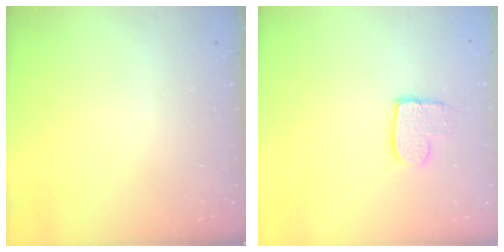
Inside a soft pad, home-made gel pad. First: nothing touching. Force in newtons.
{"total": 9.0, "press": 9.0, "slide": 0.7}